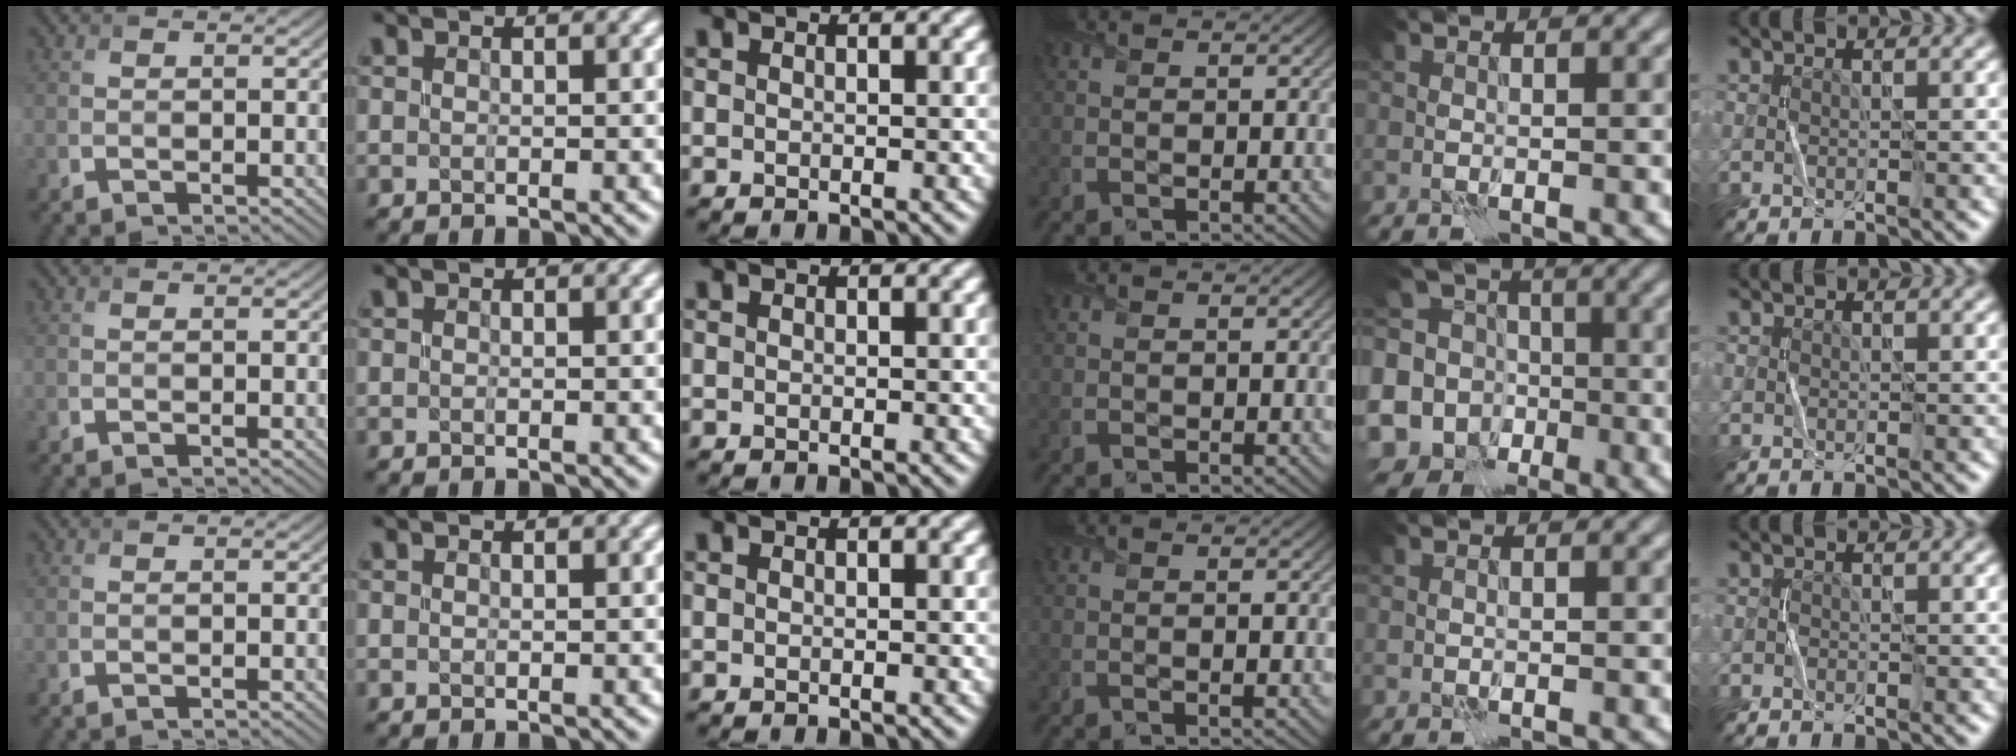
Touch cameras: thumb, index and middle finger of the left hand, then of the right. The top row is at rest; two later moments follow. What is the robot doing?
{"motion": "fold", "object": "scarf"}